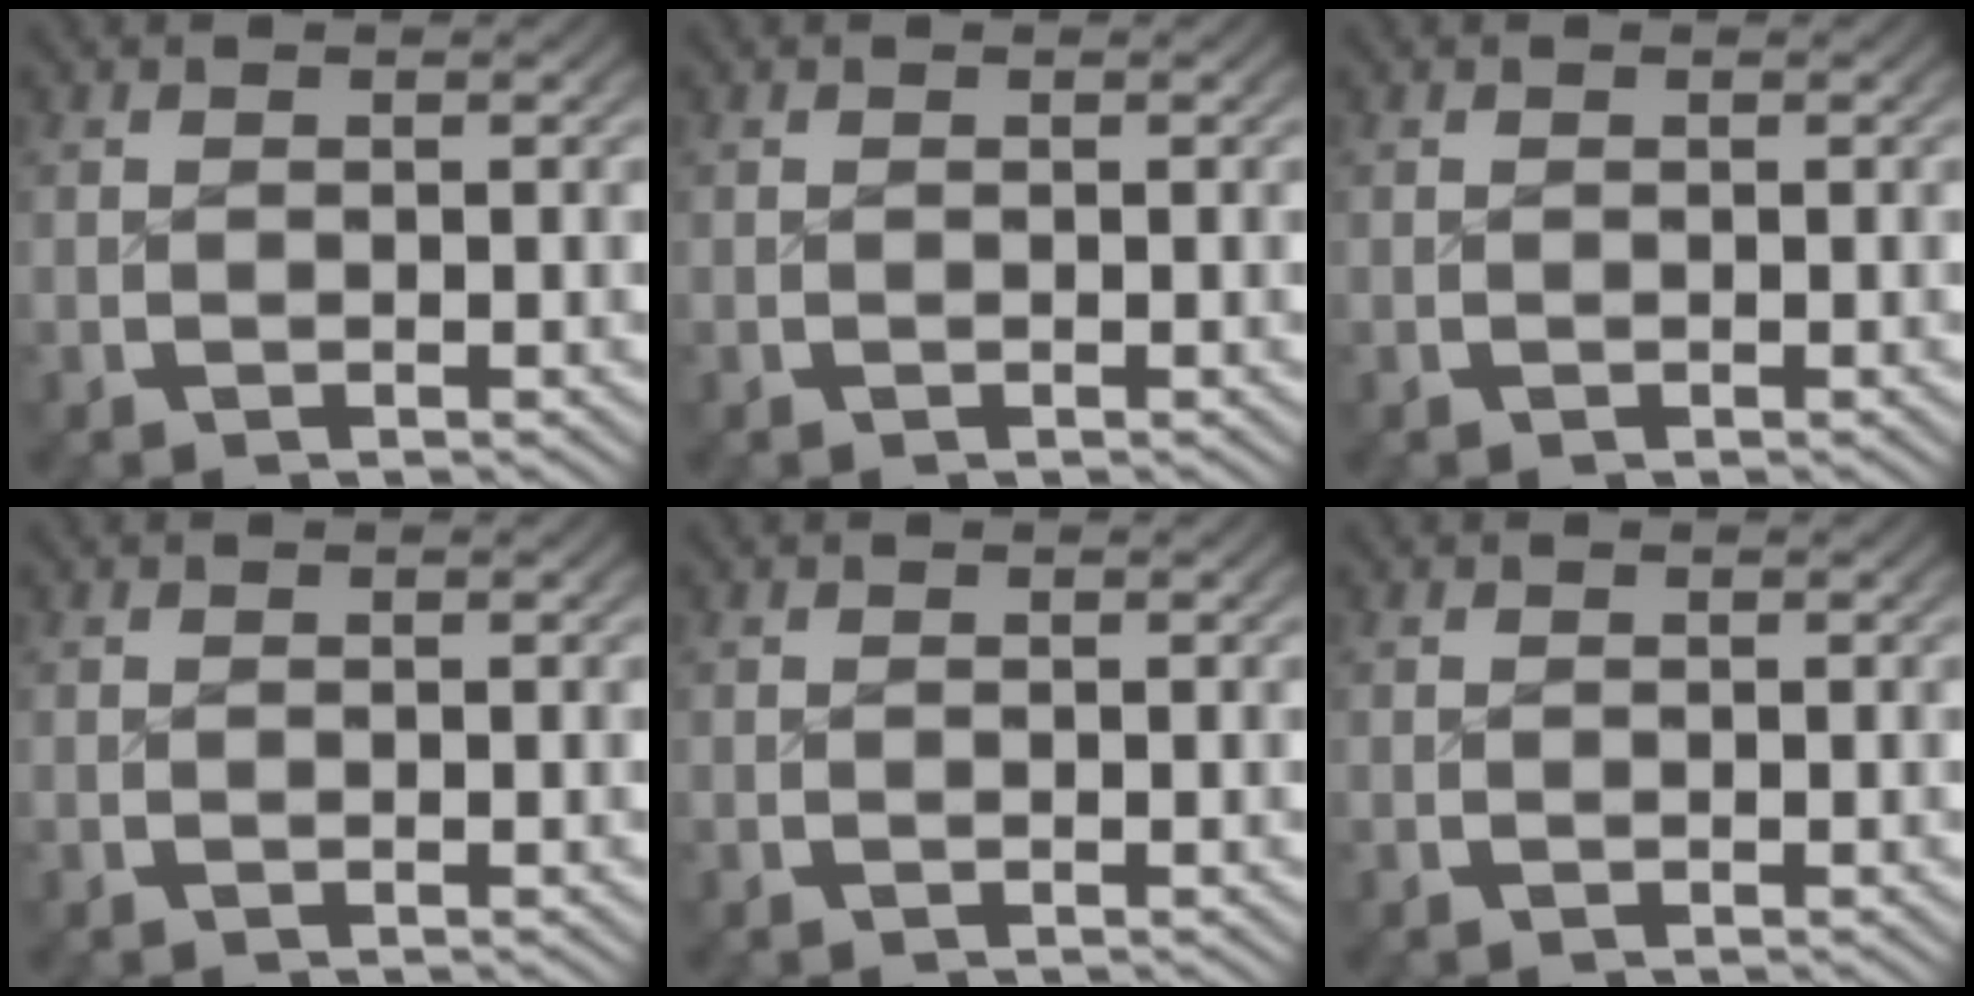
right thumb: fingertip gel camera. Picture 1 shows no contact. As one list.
[{"total": 0.0}, {"total": 0.0}, {"total": 0.0}, {"total": 0.0}, {"total": 0.0}]